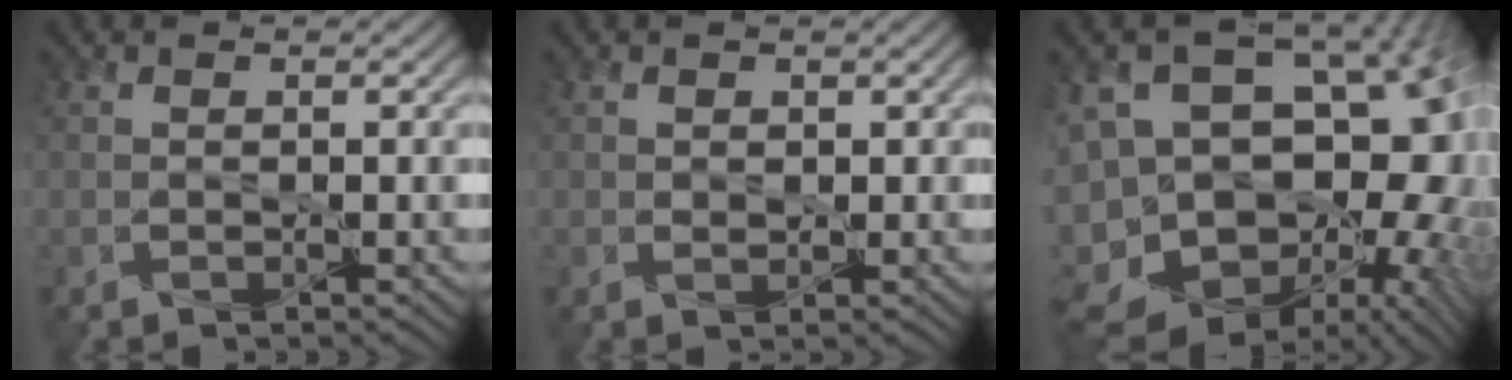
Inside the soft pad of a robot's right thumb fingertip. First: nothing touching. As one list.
[{"total": 1.2, "force": [0.3, 0.9, 0.7], "torque": [-0.023, -0.002, 0.002]}, {"total": 19.4, "force": [-6.0, 12.1, 13.9], "torque": [-0.220, 0.010, -0.075]}]